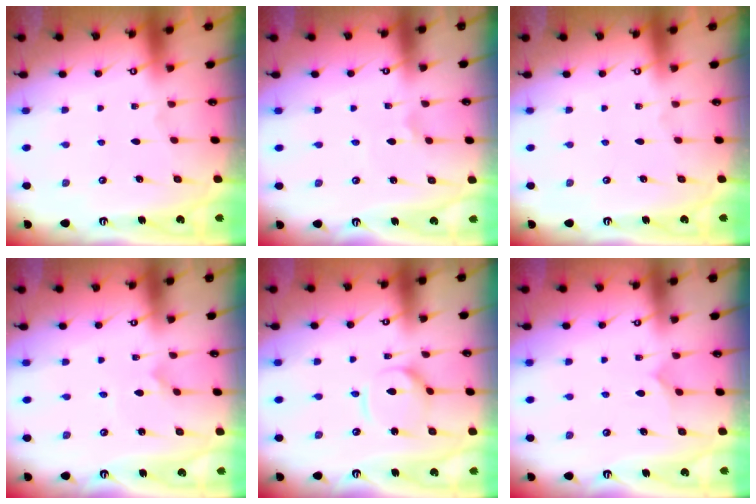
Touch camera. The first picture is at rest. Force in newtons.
{"total": 0.7, "press": 0.5, "slide": 0.4}
{"total": 0.0}
{"total": 1.6, "press": 1.6, "slide": 0.1}
{"total": 6.9, "press": 6.8, "slide": 0.5}
{"total": 3.3, "press": 3.3, "slide": 0.4}